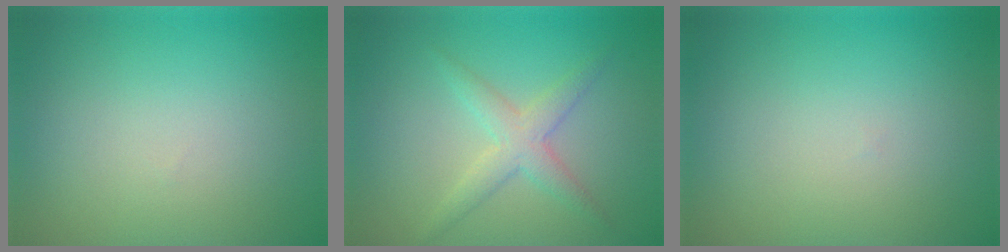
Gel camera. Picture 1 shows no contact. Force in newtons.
{"total": 2.9, "press": 2.9, "slide": 0.0}
{"total": 0.0}